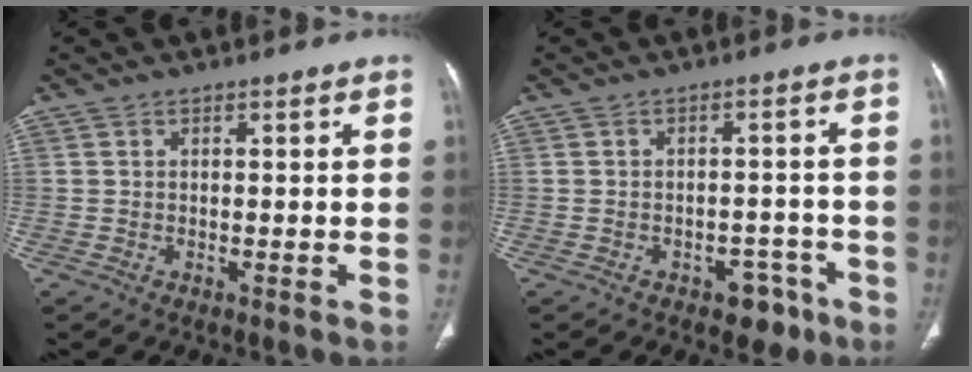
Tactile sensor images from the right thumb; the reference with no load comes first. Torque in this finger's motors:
{"motor_torque": [2.81, 2.20, 0.03, -0.57, 0.02]}